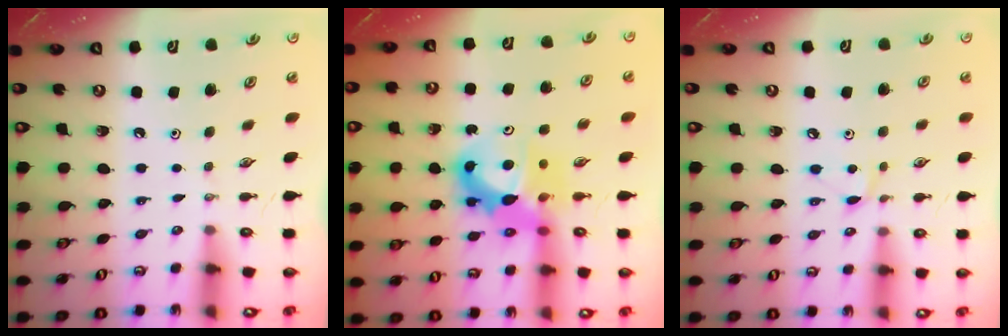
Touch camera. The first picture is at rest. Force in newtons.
{"total": 10.5, "press": 10.4, "slide": 0.9}
{"total": 6.5, "press": 6.5, "slide": 0.5}